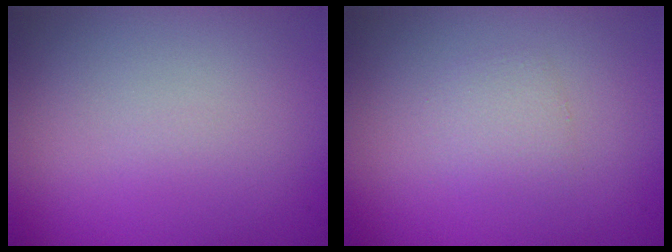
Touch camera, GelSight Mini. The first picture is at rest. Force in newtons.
{"total": 1.4, "press": 1.4, "slide": 0.1}